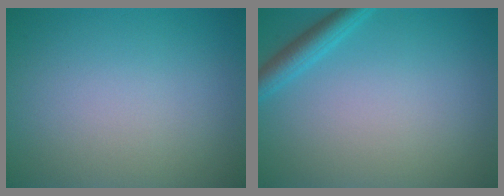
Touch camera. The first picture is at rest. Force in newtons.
{"total": 2.3, "press": 2.2, "slide": 0.2}